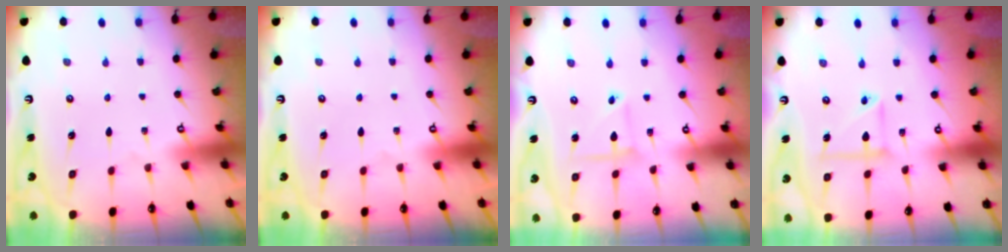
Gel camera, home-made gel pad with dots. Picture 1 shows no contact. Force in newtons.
{"total": 0.0}
{"total": 3.6, "press": 3.6, "slide": 0.4}
{"total": 6.4, "press": 6.4, "slide": 0.4}